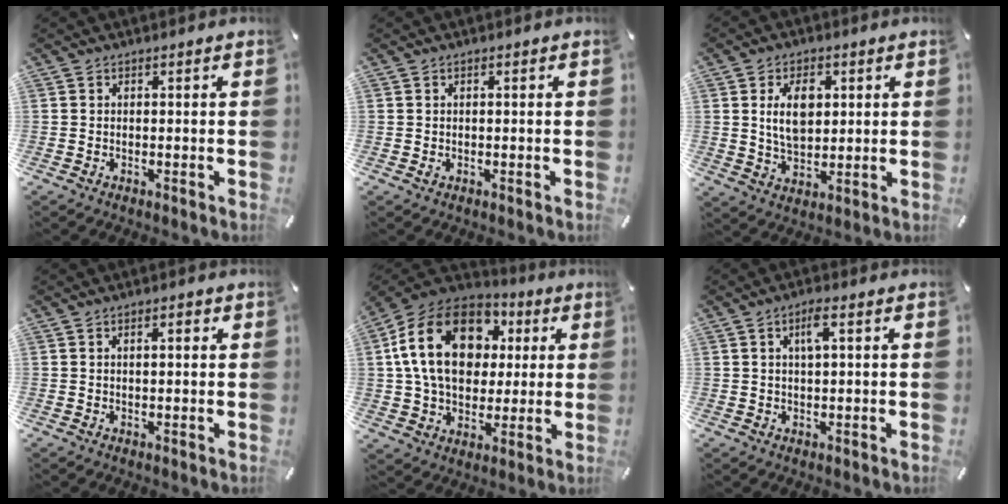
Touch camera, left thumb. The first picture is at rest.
{"total": 0.7, "force": [0.0, 0.3, 0.6], "torque": [-0.011, 0.000, -0.001]}
{"total": 9.3, "force": [2.4, 6.1, 6.6], "torque": [-0.120, -0.002, 0.036]}
{"total": 2.0, "force": [0.6, 0.7, 1.7], "torque": [-0.027, 0.004, 0.006]}
{"total": 21.6, "force": [5.2, 15.6, 13.9], "torque": [-0.275, 0.006, 0.091]}
{"total": 4.4, "force": [1.4, 1.2, 4.0], "torque": [-0.081, 0.006, 0.022]}